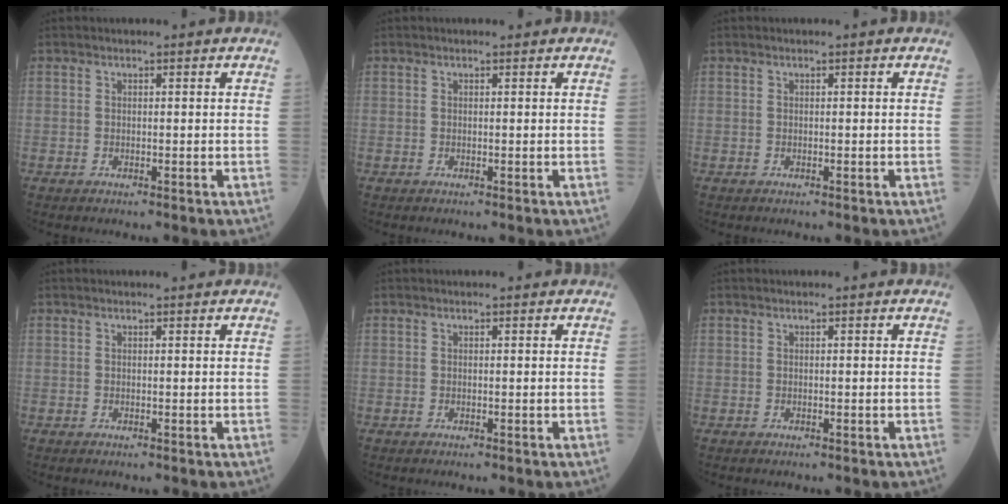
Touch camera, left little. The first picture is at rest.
{"total": 0.0}
{"total": 0.0}
{"total": 0.5, "force": [0.5, 0.1, 0.2], "torque": [-0.007, -0.001, 0.007]}
{"total": 0.0}
{"total": 0.0}